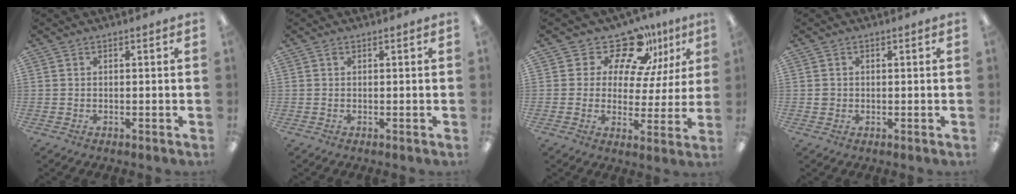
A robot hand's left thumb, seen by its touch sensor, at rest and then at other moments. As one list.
[{"total": 0.5, "force": [0.2, 0.3, 0.3], "torque": [-0.008, 0.004, 0.003]}, {"total": 15.0, "force": [11.2, 7.3, 6.7], "torque": [-0.113, -0.078, 0.197]}, {"total": 1.4, "force": [0.0, 1.4, 0.2], "torque": [-0.004, 0.006, -0.003]}]